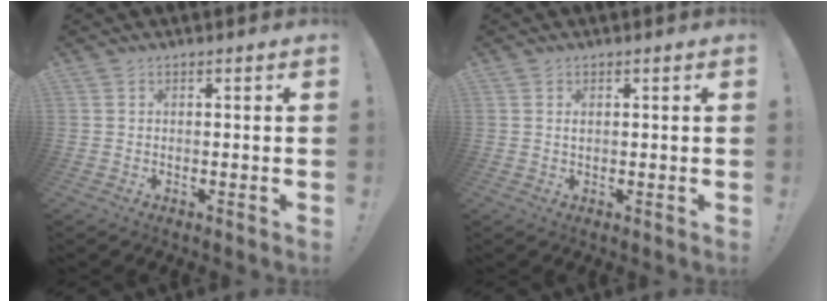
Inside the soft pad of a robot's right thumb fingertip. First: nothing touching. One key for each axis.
{"total": 0.8, "fx": 0.3, "fy": 0.5, "fz": 0.6, "tx": -0.014, "ty": 0.004, "tz": 0.005}